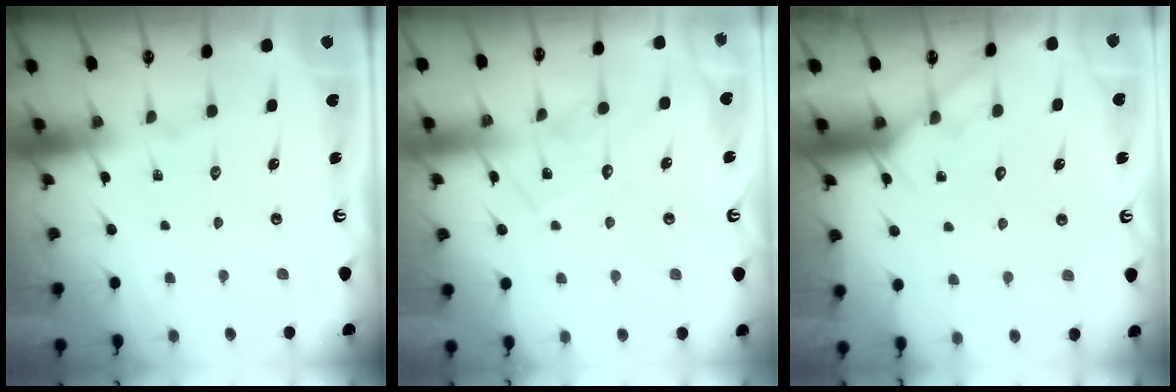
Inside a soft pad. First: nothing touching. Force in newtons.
{"total": 8.7, "press": 8.7, "slide": 0.6}
{"total": 4.3, "press": 4.3, "slide": 0.4}